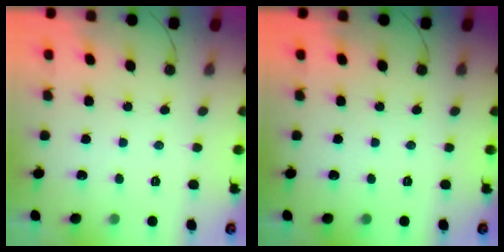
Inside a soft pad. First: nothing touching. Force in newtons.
{"total": 0.0}